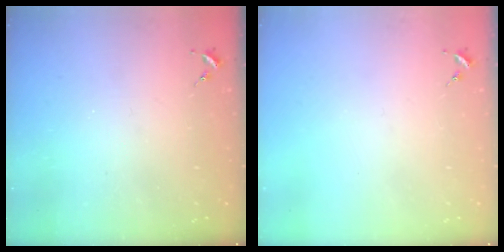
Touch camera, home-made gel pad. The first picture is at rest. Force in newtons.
{"total": 0.0}